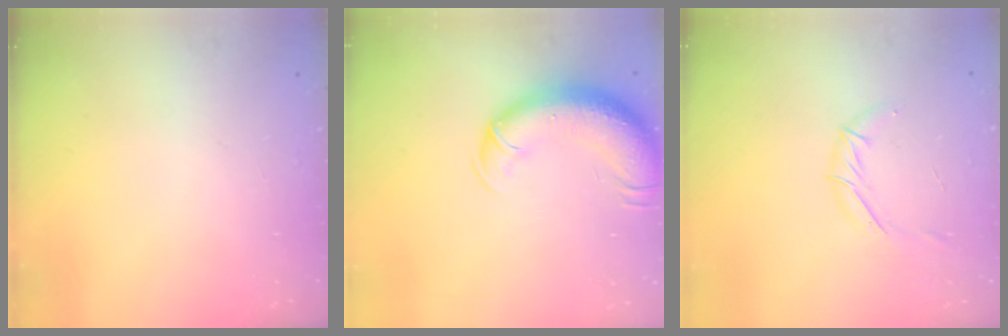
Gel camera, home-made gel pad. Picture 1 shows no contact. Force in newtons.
{"total": 13.1, "press": 12.7, "slide": 3.2}
{"total": 5.8, "press": 5.7, "slide": 1.3}